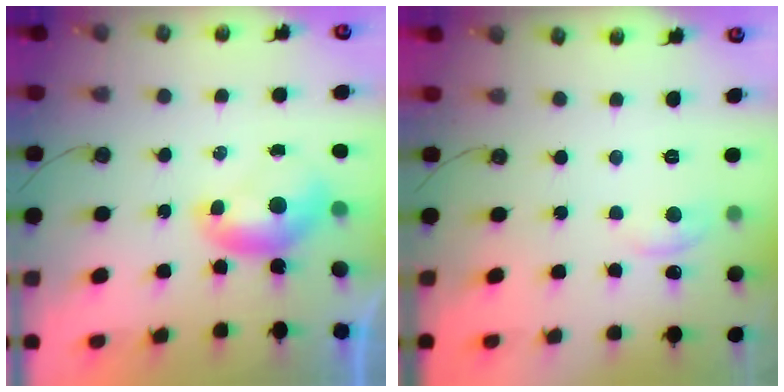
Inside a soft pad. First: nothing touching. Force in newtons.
{"total": 0.9, "press": 0.3, "slide": 0.8}